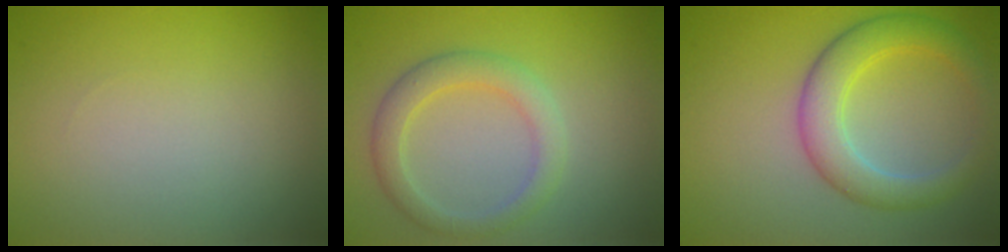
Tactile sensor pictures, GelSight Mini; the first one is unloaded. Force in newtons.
{"total": 3.1, "press": 3.1, "slide": 0.1}
{"total": 4.5, "press": 4.5, "slide": 0.1}